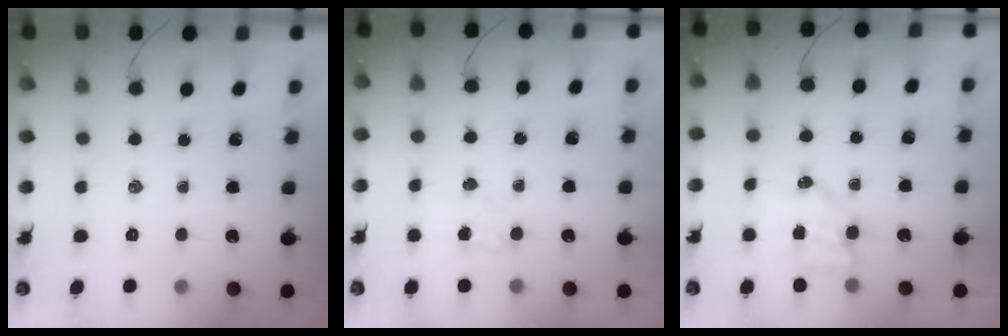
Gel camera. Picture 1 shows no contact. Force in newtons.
{"total": 3.4, "press": 3.3, "slide": 0.9}
{"total": 4.9, "press": 4.8, "slide": 0.8}